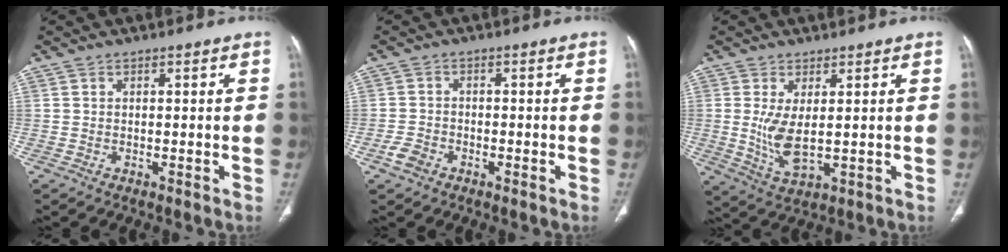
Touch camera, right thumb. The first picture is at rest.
{"total": 3.1, "force": [-1.8, 2.0, 1.5], "torque": [-0.029, 0.009, -0.034]}
{"total": 6.9, "force": [0.5, 2.8, 6.3], "torque": [-0.130, -0.020, 0.023]}